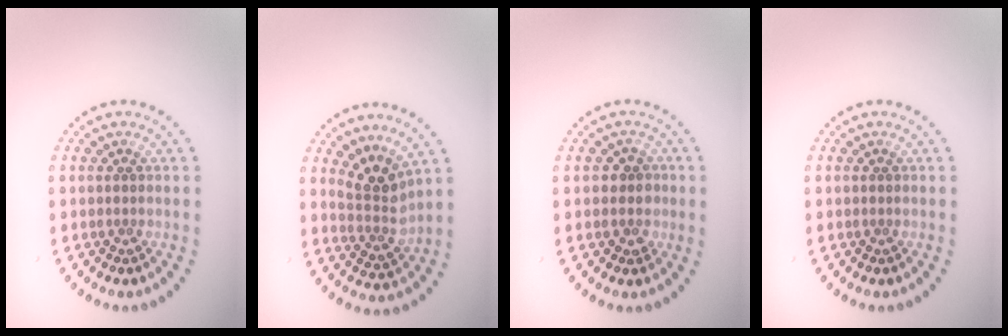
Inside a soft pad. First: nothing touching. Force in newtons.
{"total": 3.2, "press": 2.3, "slide": 2.3}
{"total": 1.9, "press": 1.7, "slide": 0.8}
{"total": 0.0}